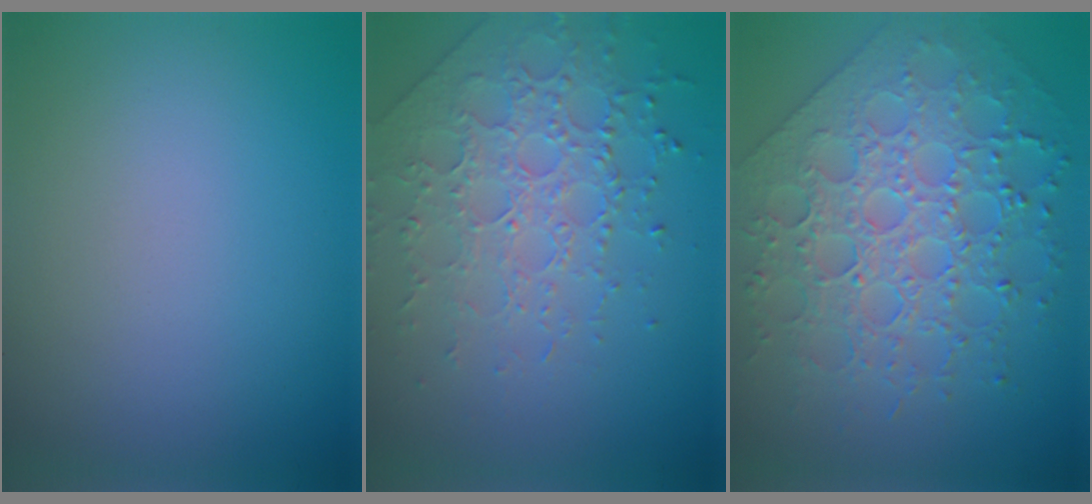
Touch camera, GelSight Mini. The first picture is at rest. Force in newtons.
{"total": 3.9, "press": 3.8, "slide": 0.7}
{"total": 6.3, "press": 5.6, "slide": 2.9}